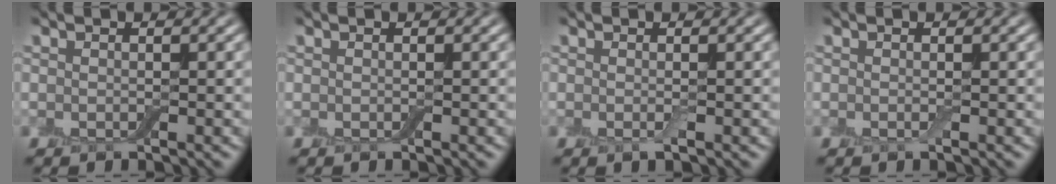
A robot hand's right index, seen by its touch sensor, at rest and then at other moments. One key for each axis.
{"total": 0.0}
{"total": 0.7, "fx": -0.1, "fy": 0.0, "fz": 0.7, "tx": -0.014, "ty": -0.005, "tz": -0.003}
{"total": 0.0}